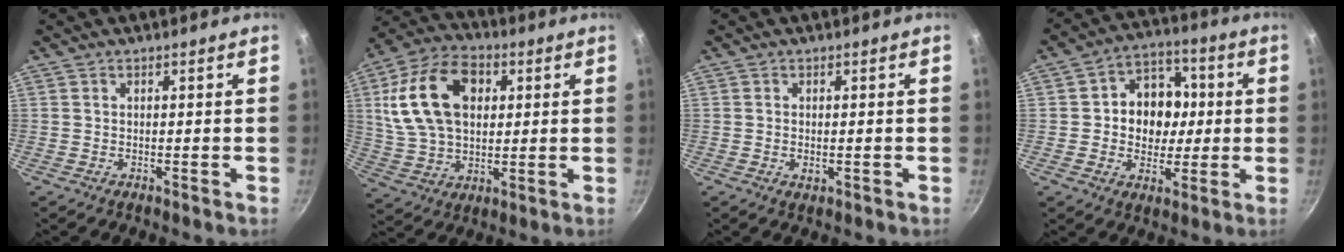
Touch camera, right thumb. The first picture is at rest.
{"total": 18.8, "force": [4.5, 12.6, 13.2], "torque": [-0.230, 0.008, 0.078]}
{"total": 1.6, "force": [-0.2, 0.9, 1.3], "torque": [-0.021, -0.002, -0.002]}
{"total": 12.6, "force": [0.7, 10.4, 7.1], "torque": [-0.062, 0.011, 0.003]}